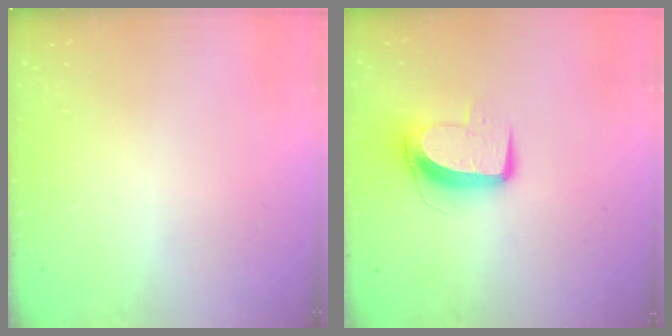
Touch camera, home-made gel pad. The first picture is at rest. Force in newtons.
{"total": 10.0, "press": 9.9, "slide": 0.8}